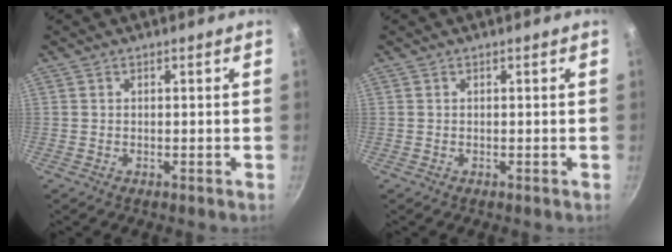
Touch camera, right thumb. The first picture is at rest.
{"total": 0.0}